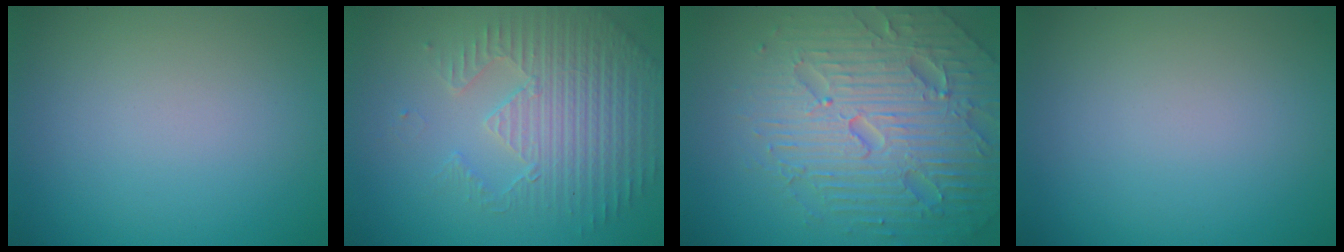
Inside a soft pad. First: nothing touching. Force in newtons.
{"total": 4.2, "press": 4.1, "slide": 0.9}
{"total": 7.3, "press": 7.1, "slide": 1.5}
{"total": 0.0}